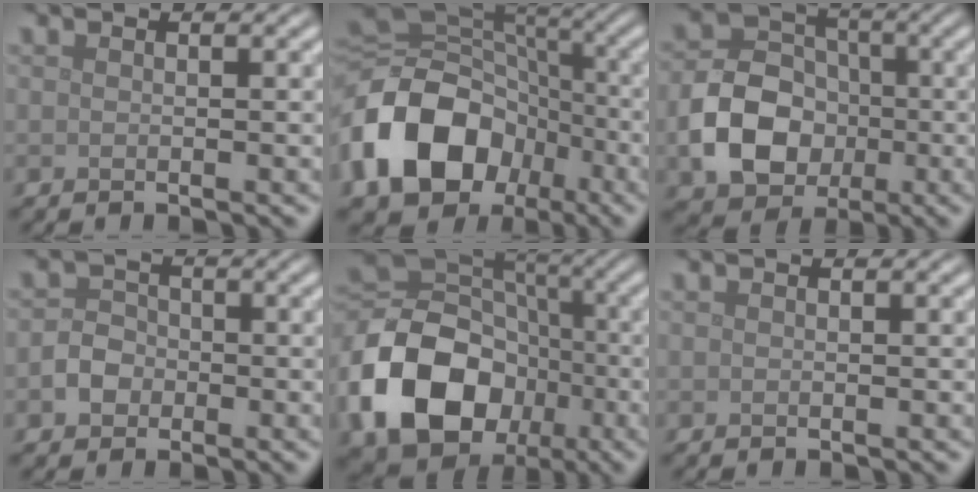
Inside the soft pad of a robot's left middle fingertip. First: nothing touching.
{"total": 16.0, "force": [-5.7, 12.2, 8.6], "torque": [-0.205, -0.027, -0.108]}
{"total": 7.6, "force": [-2.0, 5.9, 4.3], "torque": [-0.076, -0.003, -0.042]}
{"total": 2.3, "force": [-0.9, 1.9, 1.0], "torque": [-0.013, 0.004, -0.022]}
{"total": 13.7, "force": [-4.5, 10.5, 7.5], "torque": [-0.167, -0.007, -0.088]}
{"total": 0.0}